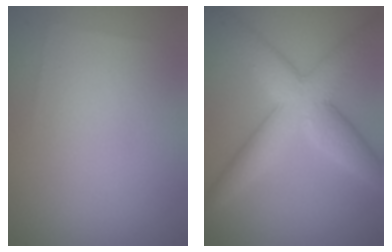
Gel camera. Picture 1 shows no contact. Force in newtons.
{"total": 6.5, "press": 6.5, "slide": 0.3}